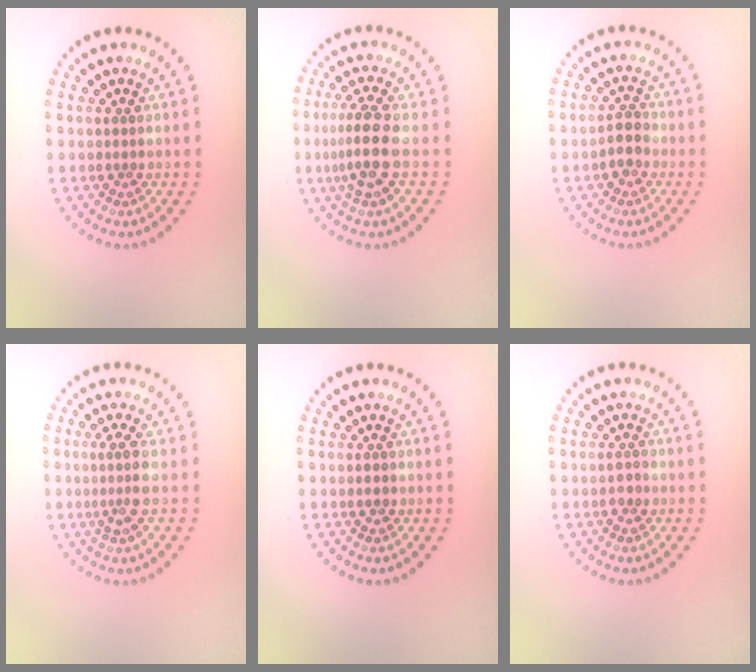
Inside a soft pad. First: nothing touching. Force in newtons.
{"total": 3.8, "press": 3.4, "slide": 1.7}
{"total": 1.8, "press": 1.7, "slide": 0.6}
{"total": 2.3, "press": 1.8, "slide": 1.4}
{"total": 0.7, "press": 0.7, "slide": 0.1}
{"total": 1.2, "press": 1.2, "slide": 0.2}